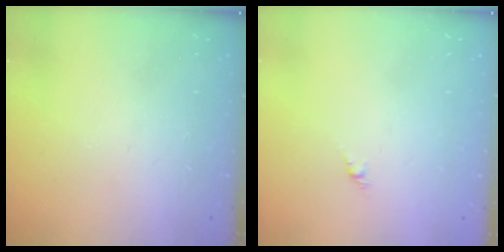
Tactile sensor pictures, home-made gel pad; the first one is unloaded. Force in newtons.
{"total": 1.6, "press": 1.5, "slide": 0.5}